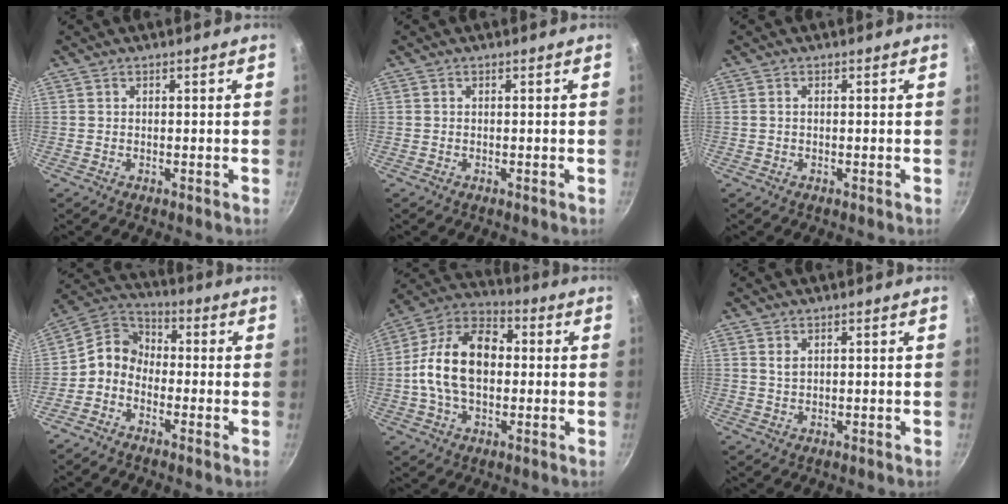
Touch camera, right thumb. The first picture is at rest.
{"total": 0.0}
{"total": 0.7, "force": [0.0, 0.4, 0.5], "torque": [-0.011, 0.004, -0.001]}
{"total": 7.3, "force": [-2.5, 5.7, 3.7], "torque": [-0.053, 0.041, -0.078]}
{"total": 16.6, "force": [0.1, 10.8, 12.6], "torque": [-0.194, 0.034, -0.017]}
{"total": 1.5, "force": [0.7, 0.9, 1.0], "torque": [-0.018, -0.002, 0.014]}